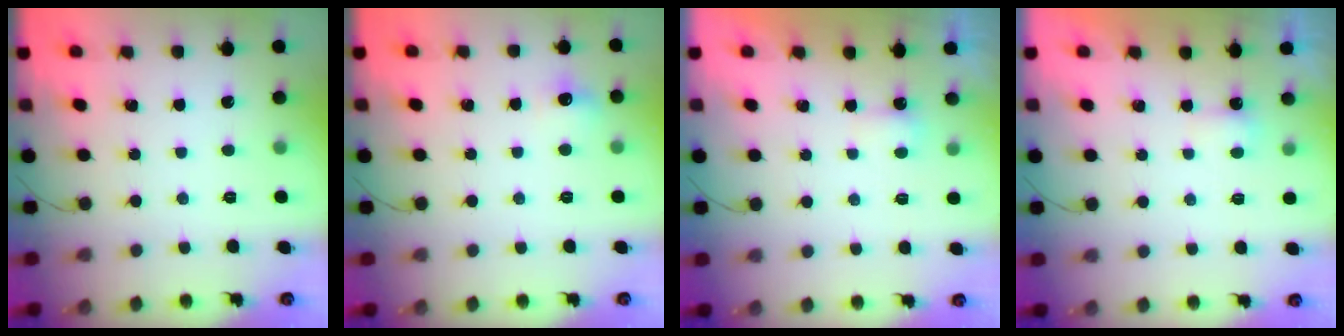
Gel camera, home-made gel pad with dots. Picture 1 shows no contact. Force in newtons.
{"total": 6.0, "press": 5.9, "slide": 1.1}
{"total": 2.8, "press": 2.7, "slide": 0.7}
{"total": 2.8, "press": 2.7, "slide": 0.7}